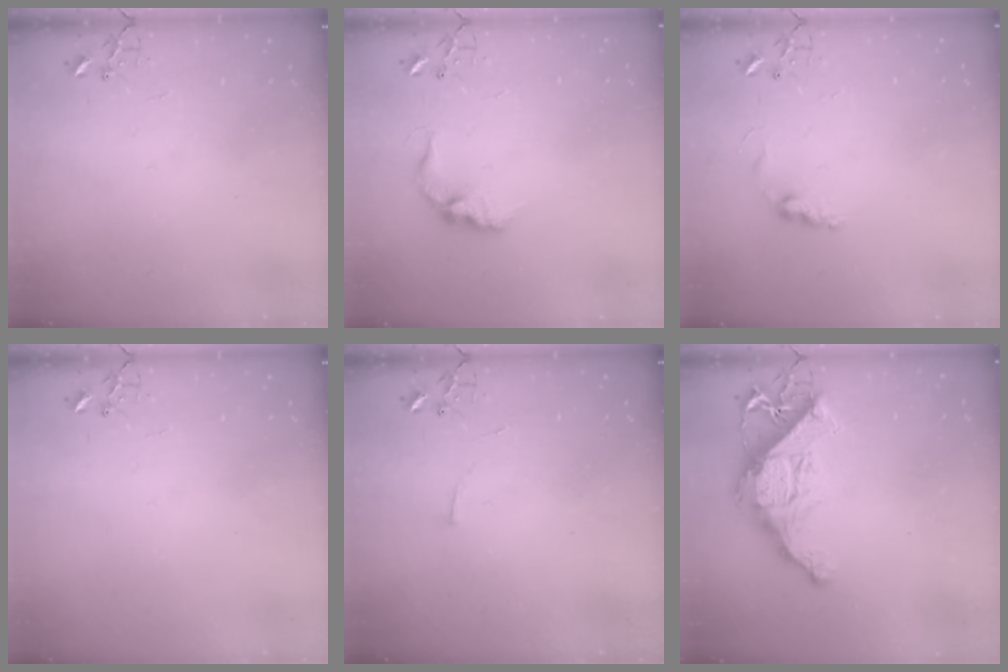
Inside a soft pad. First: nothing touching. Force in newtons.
{"total": 11.0, "press": 11.0, "slide": 0.3}
{"total": 7.0, "press": 7.0, "slide": 0.2}
{"total": 0.0}
{"total": 2.9, "press": 2.9, "slide": 0.4}
{"total": 15.3, "press": 15.3, "slide": 1.4}